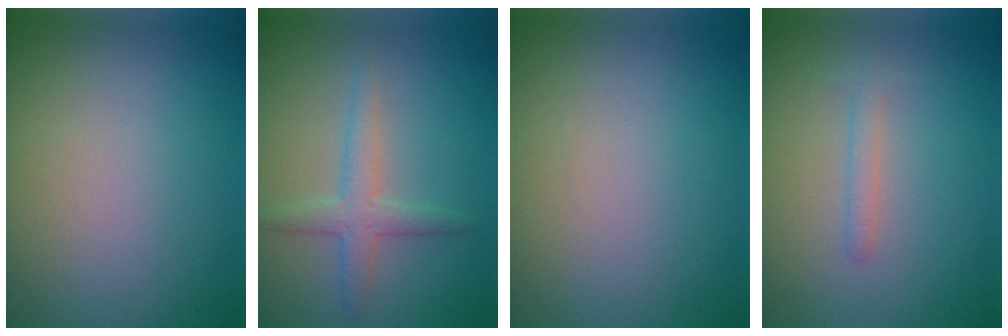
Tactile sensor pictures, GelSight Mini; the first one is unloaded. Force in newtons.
{"total": 2.6, "press": 2.6, "slide": 0.1}
{"total": 0.0}
{"total": 1.2, "press": 1.2, "slide": 0.1}